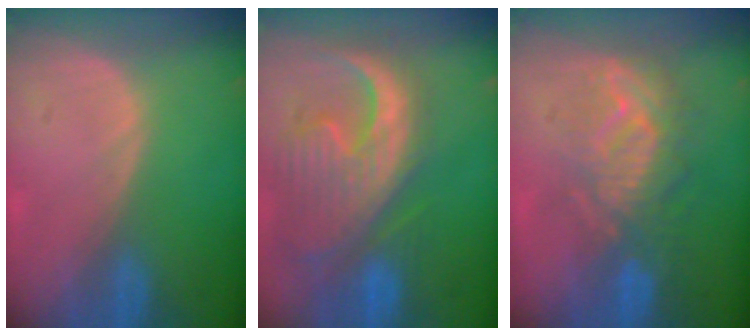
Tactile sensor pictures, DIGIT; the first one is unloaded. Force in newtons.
{"total": 13.4, "press": 11.5, "slide": 6.9}
{"total": 9.1, "press": 8.7, "slide": 2.7}